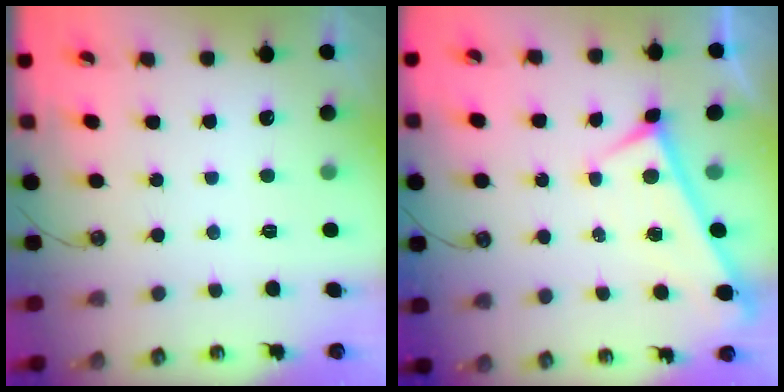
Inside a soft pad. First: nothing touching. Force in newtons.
{"total": 0.0}